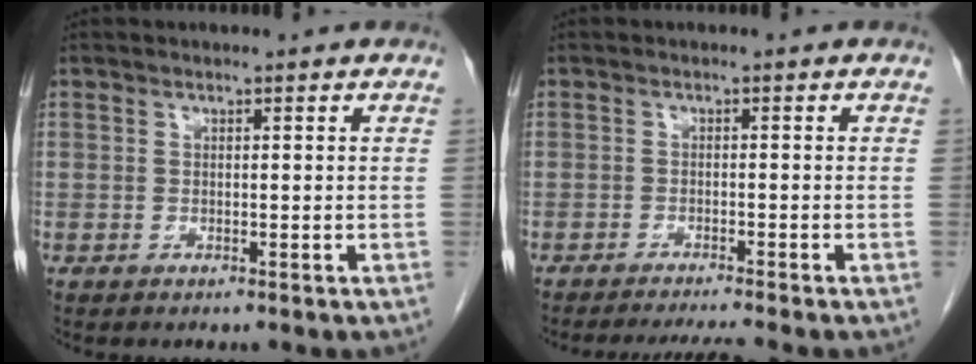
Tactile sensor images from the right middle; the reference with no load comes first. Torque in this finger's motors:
{"motor_torque": [0.02, -0.02, 0.01, 0.00]}